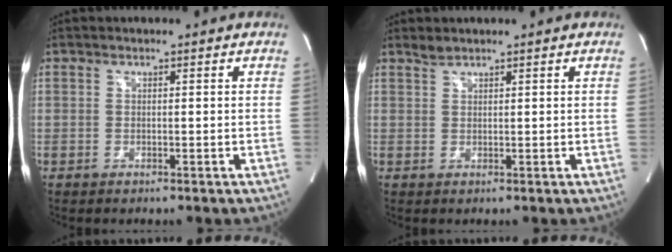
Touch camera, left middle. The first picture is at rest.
{"total": 1.1, "force": [1.1, 0.0, 0.2], "torque": [-0.006, 0.003, 0.026]}